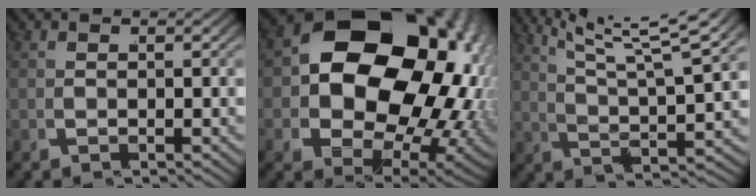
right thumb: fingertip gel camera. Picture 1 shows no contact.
{"total": 25.4, "force": [1.5, 17.9, 18.0], "torque": [-0.324, -0.062, 0.045]}
{"total": 9.9, "force": [6.5, 3.4, 6.7], "torque": [-0.097, 0.015, 0.101]}